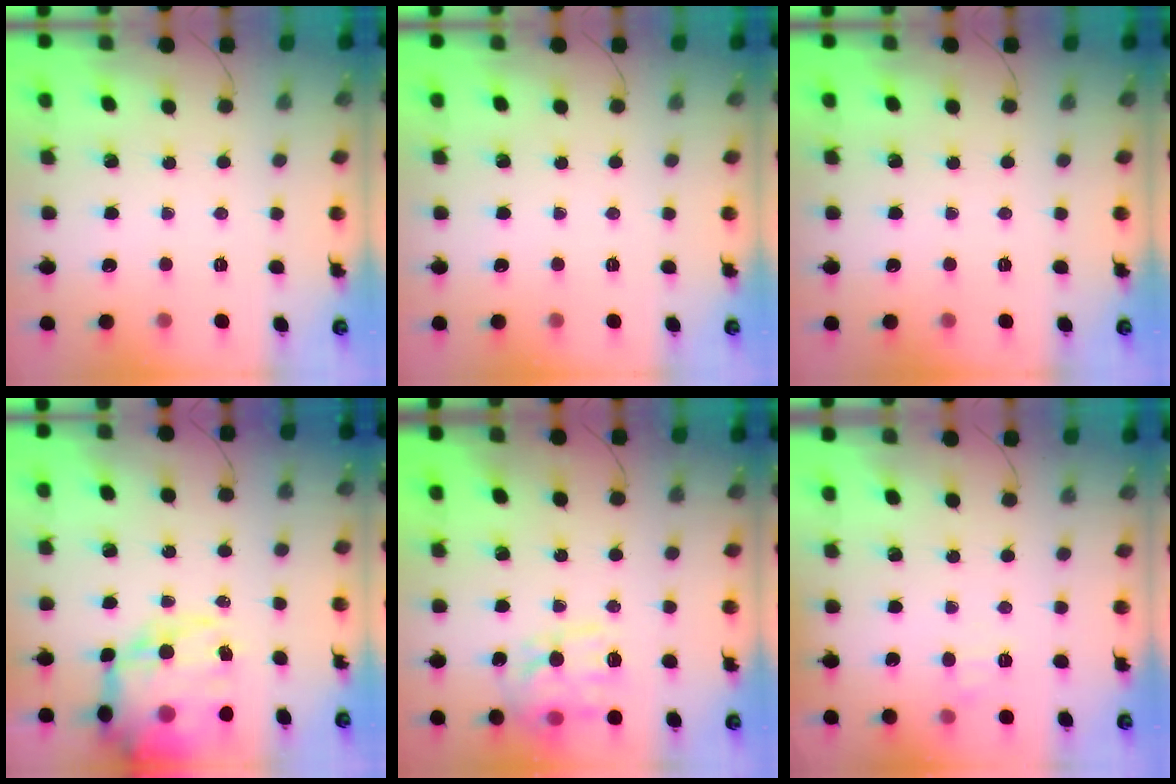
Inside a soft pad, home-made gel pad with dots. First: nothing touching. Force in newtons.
{"total": 0.0}
{"total": 0.0}
{"total": 23.6, "press": 23.0, "slide": 5.3}
{"total": 14.2, "press": 14.2, "slide": 0.5}
{"total": 6.2, "press": 6.1, "slide": 1.5}